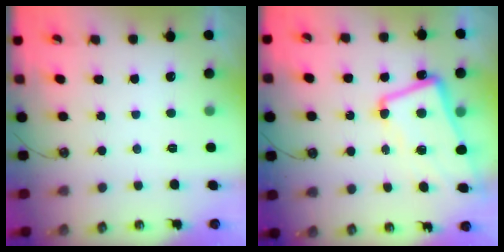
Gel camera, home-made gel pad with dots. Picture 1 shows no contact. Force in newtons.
{"total": 5.4, "press": 5.1, "slide": 1.7}